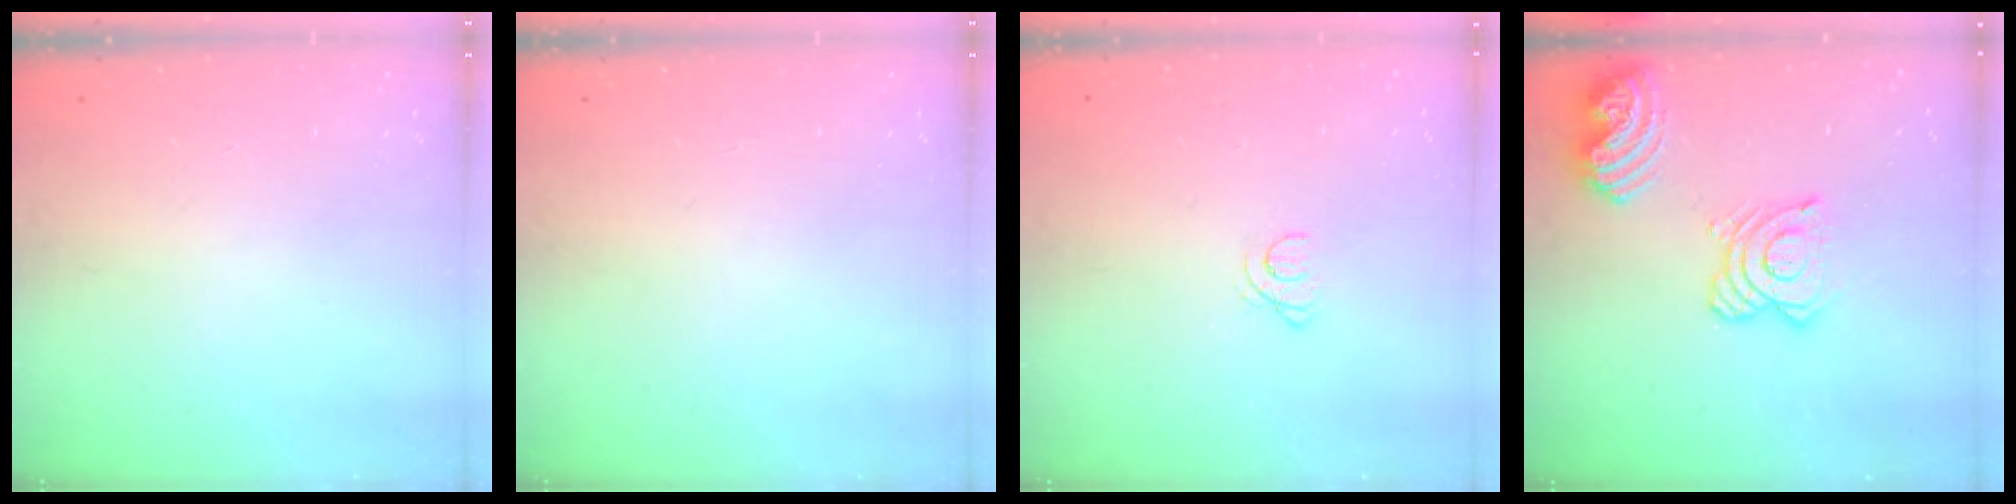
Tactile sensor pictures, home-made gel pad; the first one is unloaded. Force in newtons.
{"total": 0.0}
{"total": 1.5, "press": 1.5, "slide": 0.2}
{"total": 16.3, "press": 16.1, "slide": 2.3}